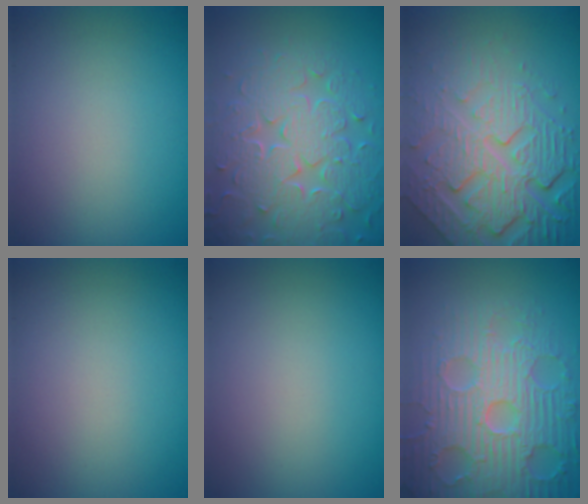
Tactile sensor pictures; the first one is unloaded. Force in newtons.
{"total": 8.3, "press": 6.0, "slide": 5.8}
{"total": 8.6, "press": 5.9, "slide": 6.3}
{"total": 0.0}
{"total": 0.0}
{"total": 8.4, "press": 6.4, "slide": 5.5}